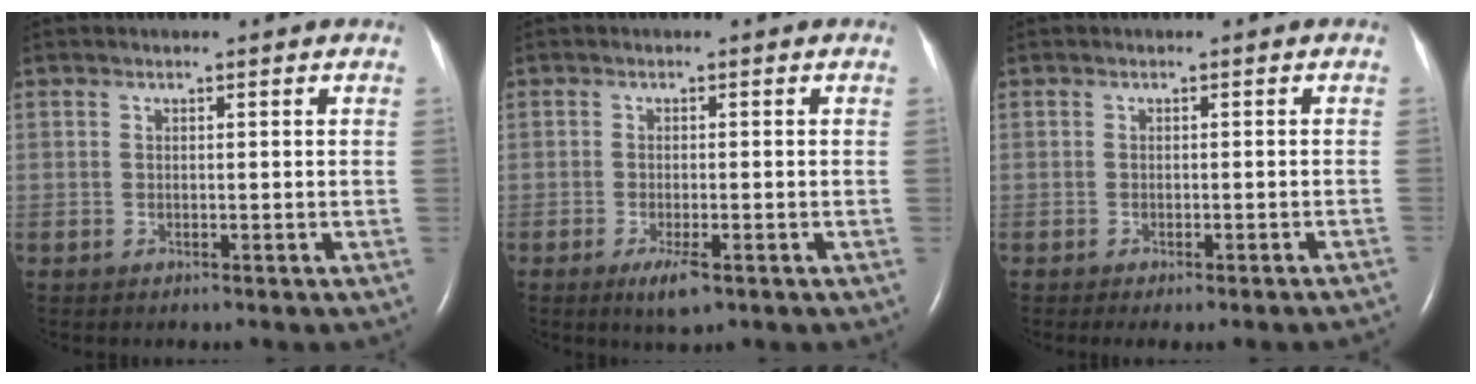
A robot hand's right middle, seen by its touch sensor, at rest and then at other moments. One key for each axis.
{"total": 3.3, "fx": -1.7, "fy": 0.7, "fz": 2.7, "tx": -0.051, "ty": -0.007, "tz": -0.027}
{"total": 6.0, "fx": -5.4, "fy": 0.1, "fz": 2.6, "tx": -0.022, "ty": -0.012, "tz": -0.063}